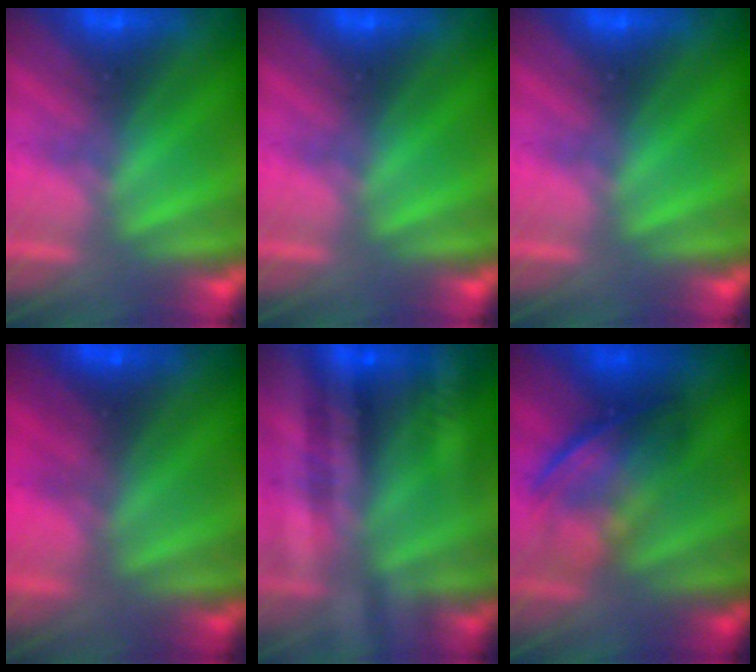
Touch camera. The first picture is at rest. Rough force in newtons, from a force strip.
{"total": 0.0}
{"total": 0.0}
{"total": 2.2}
{"total": 2.8}
{"total": 6.7}